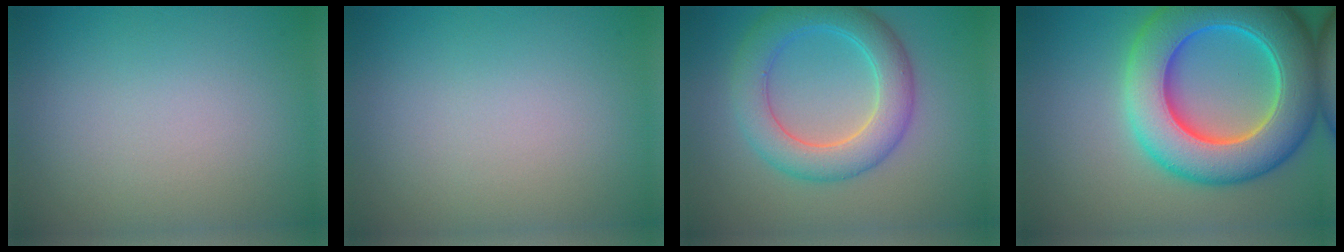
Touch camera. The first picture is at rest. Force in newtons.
{"total": 0.0}
{"total": 5.7, "press": 5.7, "slide": 0.4}
{"total": 11.7, "press": 11.7, "slide": 0.2}